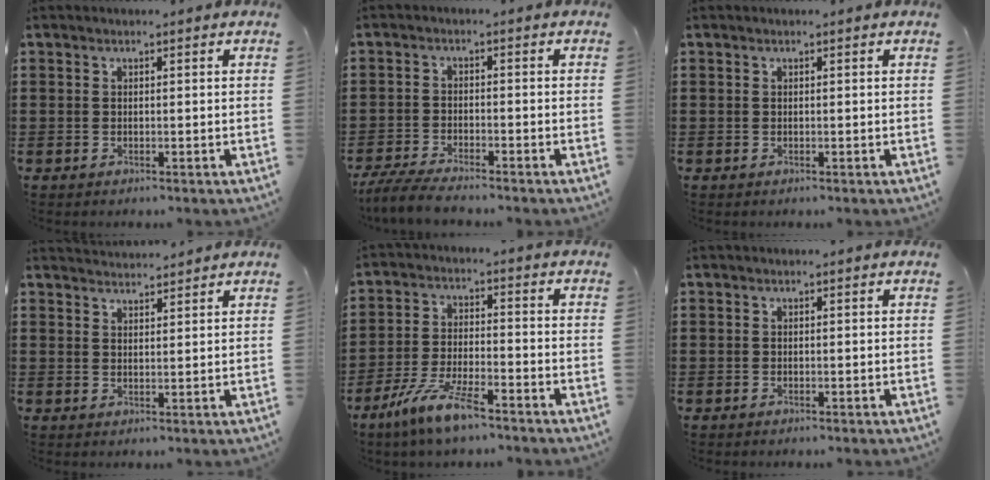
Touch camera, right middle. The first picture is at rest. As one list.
[{"total": 4.9, "force": [-4.6, 0.5, 1.7], "torque": [-0.048, -0.010, -0.094]}, {"total": 0.0}, {"total": 2.2, "force": [2.2, 0.1, -0.2], "torque": [-0.005, -0.002, 0.043]}, {"total": 8.6, "force": [-6.5, 1.3, 5.4], "torque": [-0.125, -0.007, -0.128]}, {"total": 0.0}]